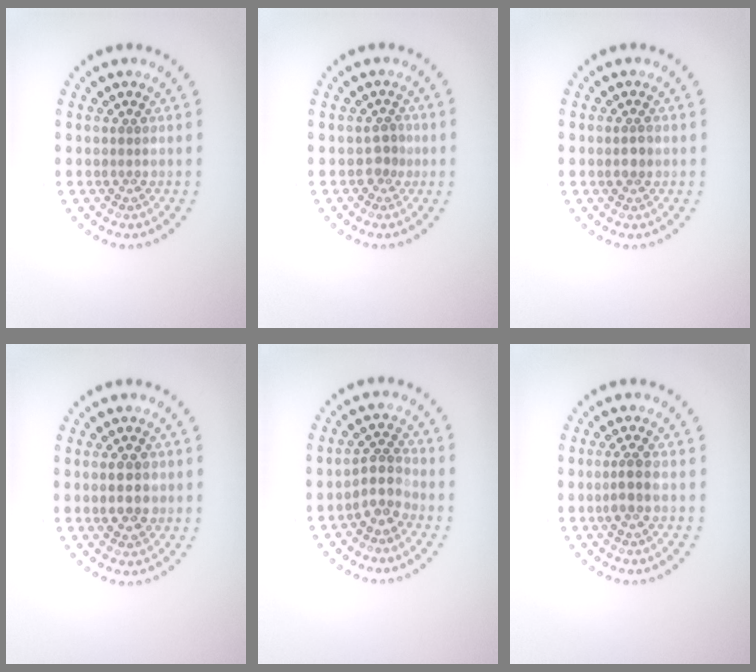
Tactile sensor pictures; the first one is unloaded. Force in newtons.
{"total": 1.2, "press": 1.0, "slide": 0.6}
{"total": 1.2, "press": 1.2, "slide": 0.1}
{"total": 2.6, "press": 2.6, "slide": 0.1}
{"total": 2.5, "press": 1.9, "slide": 1.6}
{"total": 1.7, "press": 1.5, "slide": 0.8}